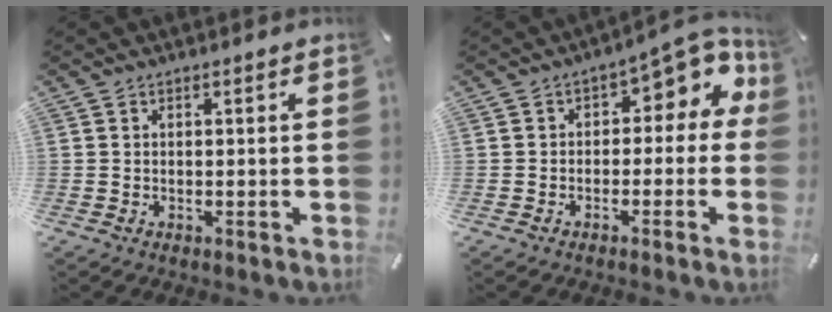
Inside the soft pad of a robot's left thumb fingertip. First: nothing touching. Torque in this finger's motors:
{"motor_torque": [0.21, 0.26, 0.40, 0.32, 0.05]}